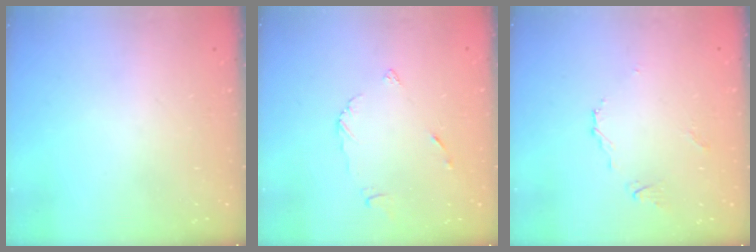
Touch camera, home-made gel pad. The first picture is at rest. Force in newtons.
{"total": 3.8, "press": 3.8, "slide": 0.5}
{"total": 4.3, "press": 4.2, "slide": 0.8}